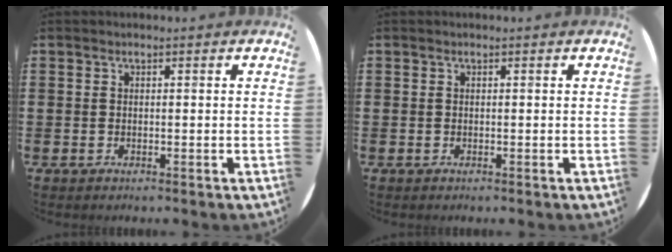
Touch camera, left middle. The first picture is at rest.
{"total": 0.0}